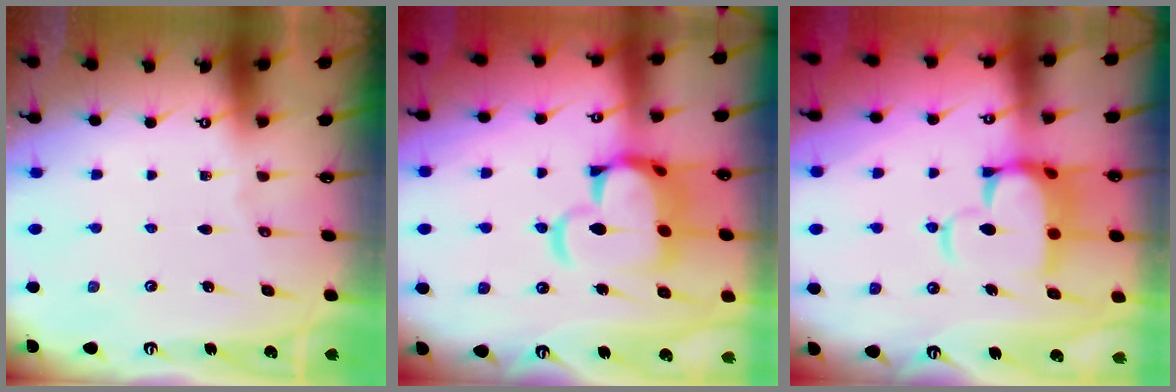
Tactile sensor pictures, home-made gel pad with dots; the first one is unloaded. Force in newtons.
{"total": 8.9, "press": 8.7, "slide": 1.6}
{"total": 8.4, "press": 8.1, "slide": 2.1}